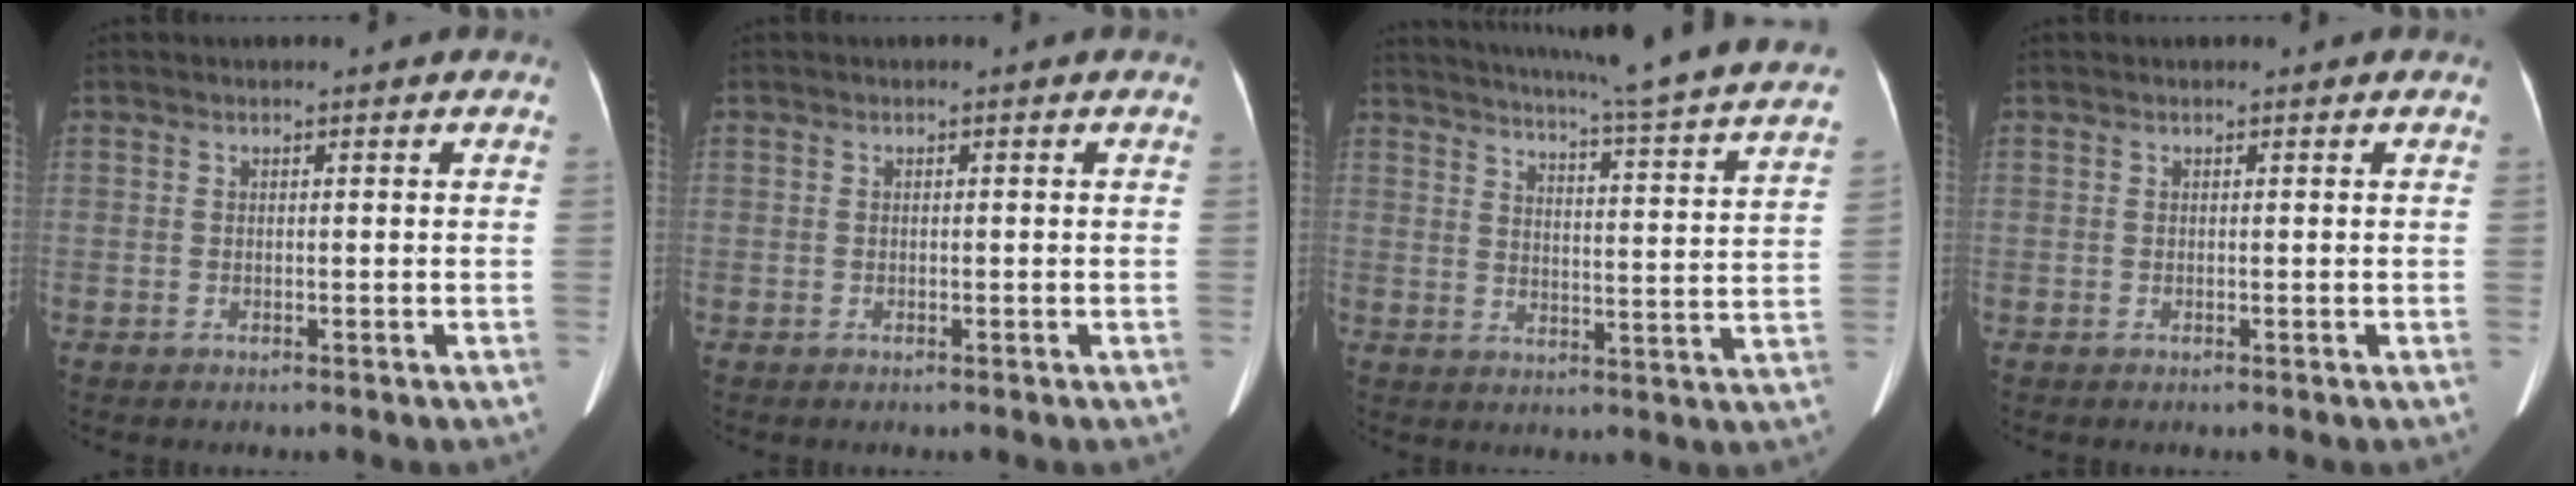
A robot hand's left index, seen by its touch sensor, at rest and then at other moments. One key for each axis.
{"total": 0.0}
{"total": 27.1, "fx": 24.4, "fy": -0.4, "fz": 11.8, "tx": -0.188, "ty": -0.069, "tz": 0.297}
{"total": 0.0}